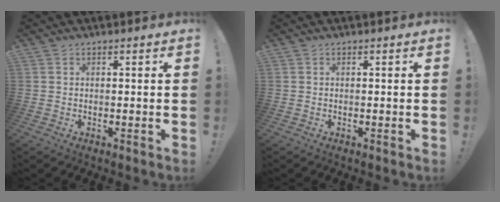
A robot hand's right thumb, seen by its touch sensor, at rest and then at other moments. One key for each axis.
{"total": 0.0}